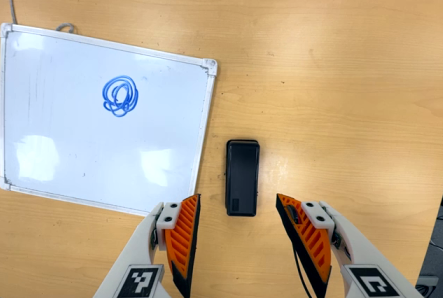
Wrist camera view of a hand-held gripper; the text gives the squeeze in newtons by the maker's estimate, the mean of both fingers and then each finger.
{"total": 0.0}